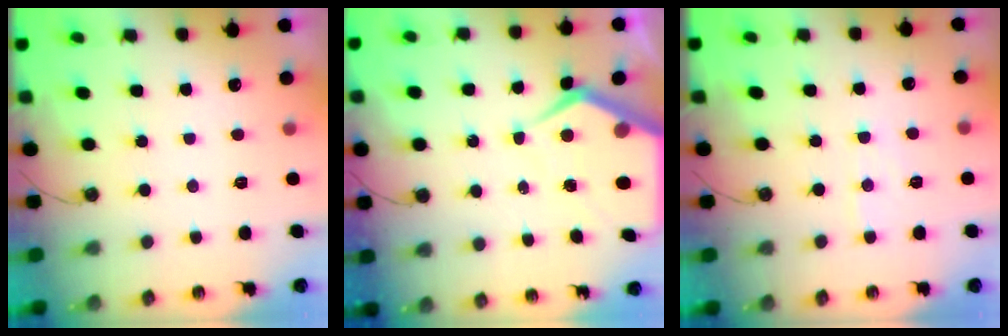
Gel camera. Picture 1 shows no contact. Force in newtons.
{"total": 10.3, "press": 10.2, "slide": 1.0}
{"total": 5.2, "press": 5.1, "slide": 0.7}